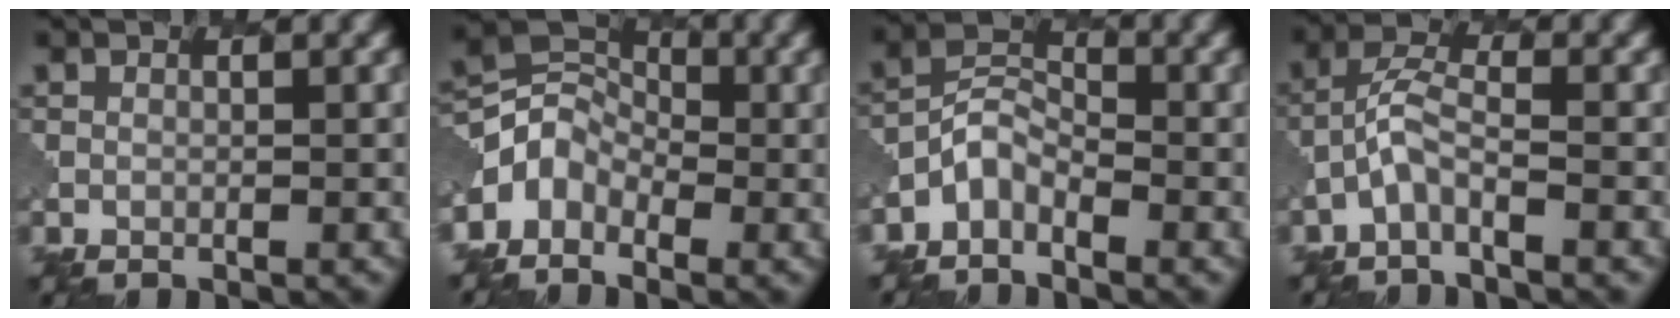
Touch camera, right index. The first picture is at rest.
{"total": 3.5, "force": [-1.9, 2.8, 1.1], "torque": [-0.013, 0.004, -0.048]}
{"total": 2.6, "force": [-1.8, 1.4, 1.0], "torque": [-0.020, 0.009, -0.047]}
{"total": 2.4, "force": [-1.4, 0.6, 1.9], "torque": [-0.044, 0.007, -0.035]}